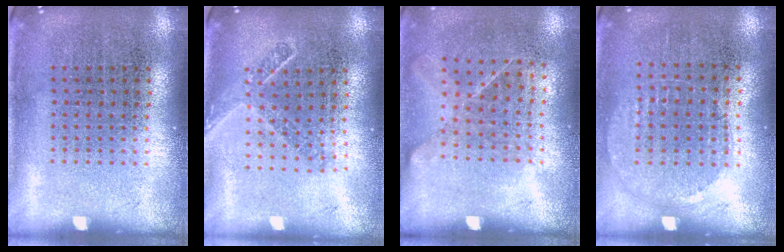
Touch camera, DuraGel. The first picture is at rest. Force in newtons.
{"total": 1.7, "press": 1.3, "slide": 1.1}
{"total": 1.2, "press": 0.9, "slide": 0.8}
{"total": 0.9, "press": 0.9, "slide": 0.3}